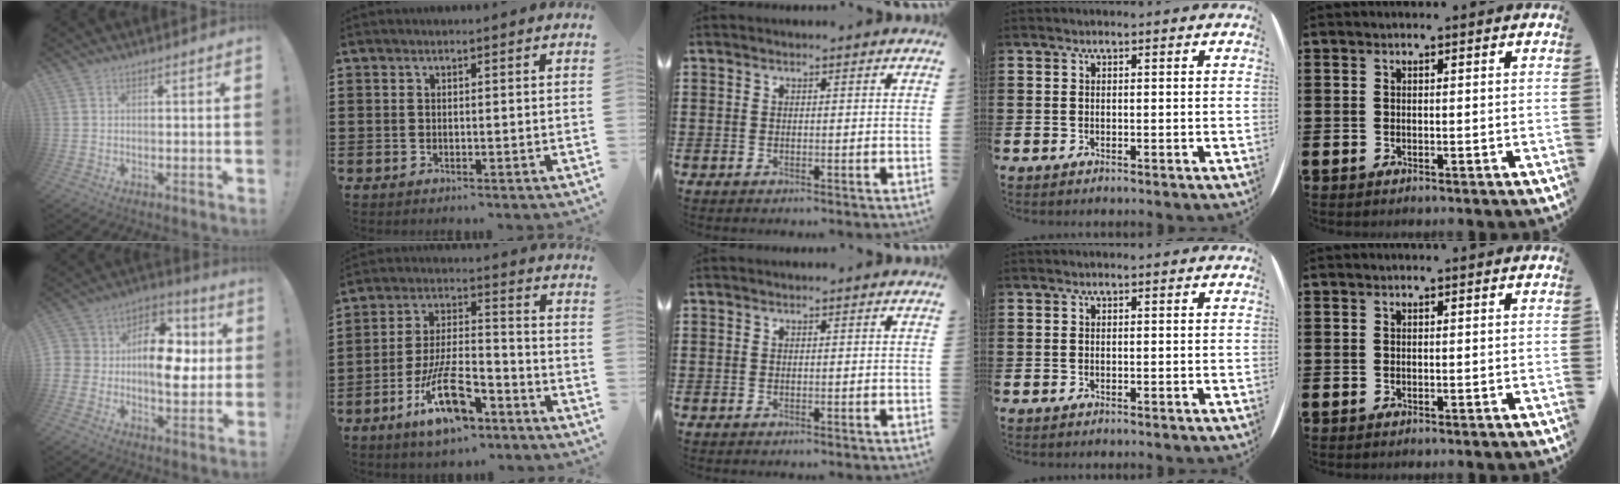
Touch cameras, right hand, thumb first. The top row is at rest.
{"thumb": {"total": 13.7, "force": [-1.4, 10.0, 9.3], "torque": [-0.127, 0.018, -0.022]}, "index": {"total": 13.1, "force": [-7.4, 4.7, 9.8], "torque": [-0.196, 0.017, -0.136]}}